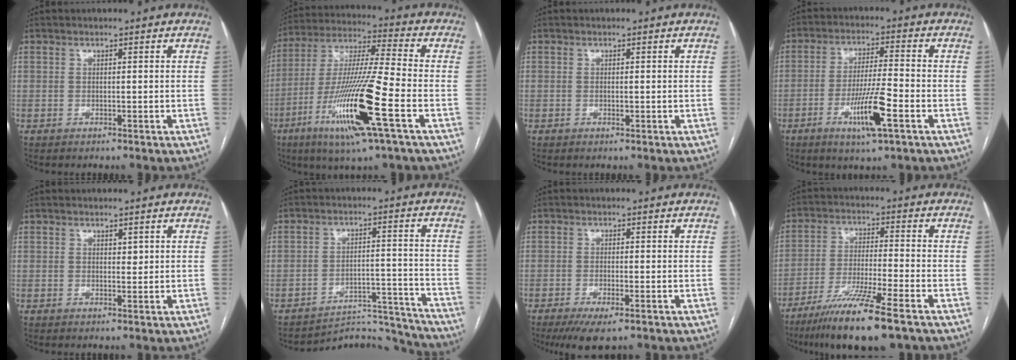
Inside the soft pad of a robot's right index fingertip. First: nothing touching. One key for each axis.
{"total": 18.5, "fx": -7.1, "fy": 0.2, "fz": 17.0, "tx": -0.352, "ty": -0.027, "tz": -0.136}
{"total": 0.5, "fx": 0.0, "fy": 0.2, "fz": 0.5, "tx": -0.009, "ty": -0.002, "tz": 0.001}
{"total": 9.3, "fx": -3.9, "fy": 0.4, "fz": 8.4, "tx": -0.155, "ty": -0.011, "tz": -0.068}
{"total": 0.9, "fx": 0.5, "fy": 0.5, "fz": 0.6, "tx": -0.006, "ty": -0.003, "tz": 0.007}
{"total": 11.8, "fx": -11.6, "fy": 1.3, "fz": -1.7, "tx": 0.044, "ty": 0.049, "tz": -0.160}
{"total": 5.2, "fx": -3.3, "fy": 1.0, "fz": 4.0, "tx": -0.068, "ty": -0.013, "tz": -0.052}
{"total": 13.0, "fx": -8.5, "fy": 0.1, "fz": 9.8, "tx": -0.187, "ty": -0.036, "tz": -0.153}